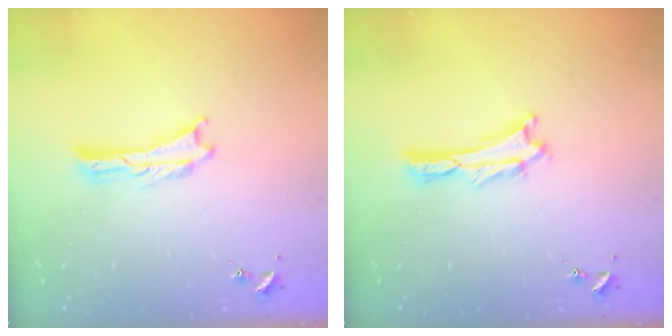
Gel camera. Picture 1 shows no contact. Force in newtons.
{"total": 0.9, "press": 0.9, "slide": 0.2}